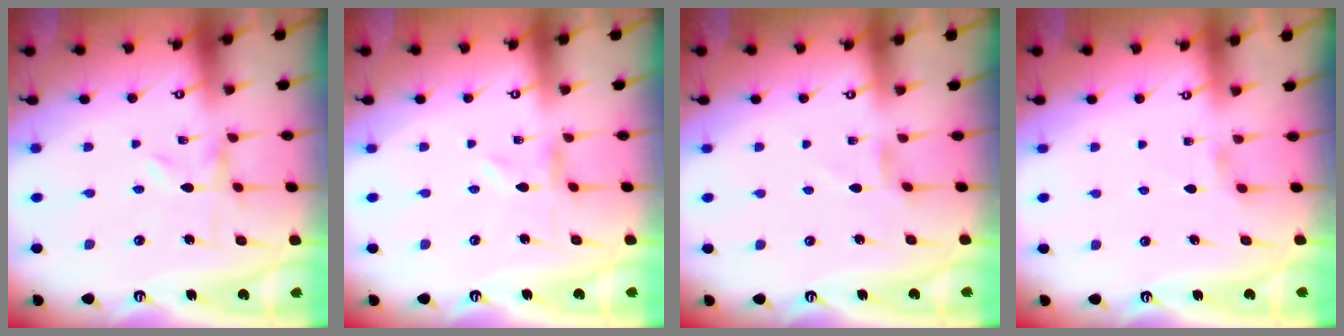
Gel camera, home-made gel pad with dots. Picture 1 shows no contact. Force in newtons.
{"total": 0.0}
{"total": 3.0, "press": 2.9, "slide": 0.5}
{"total": 2.5, "press": 2.5, "slide": 0.4}